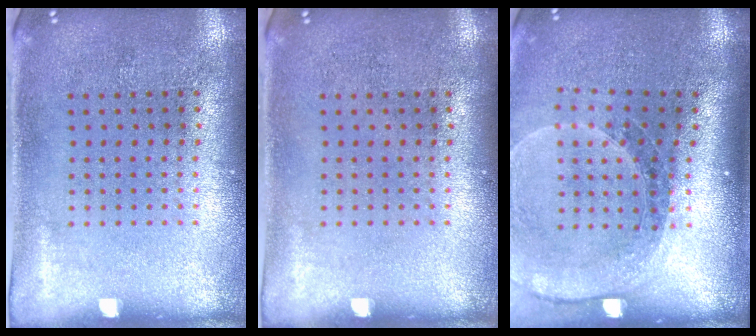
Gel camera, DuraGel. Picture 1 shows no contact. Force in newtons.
{"total": 0.0}
{"total": 1.8, "press": 1.7, "slide": 0.6}